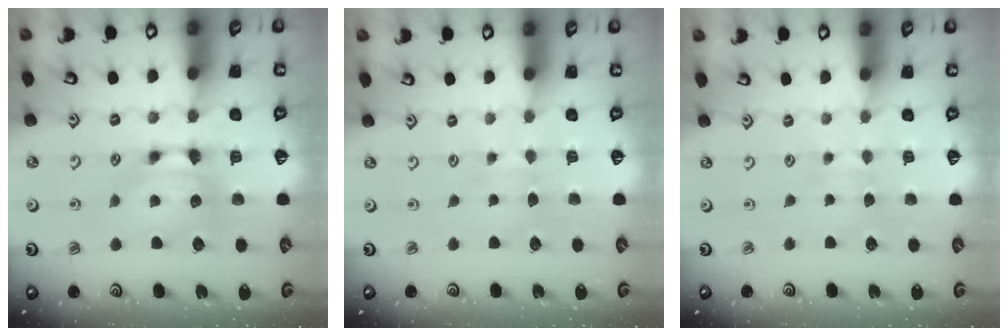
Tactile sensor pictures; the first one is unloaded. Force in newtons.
{"total": 2.6, "press": 2.6, "slide": 0.4}
{"total": 2.9, "press": 2.9, "slide": 0.4}